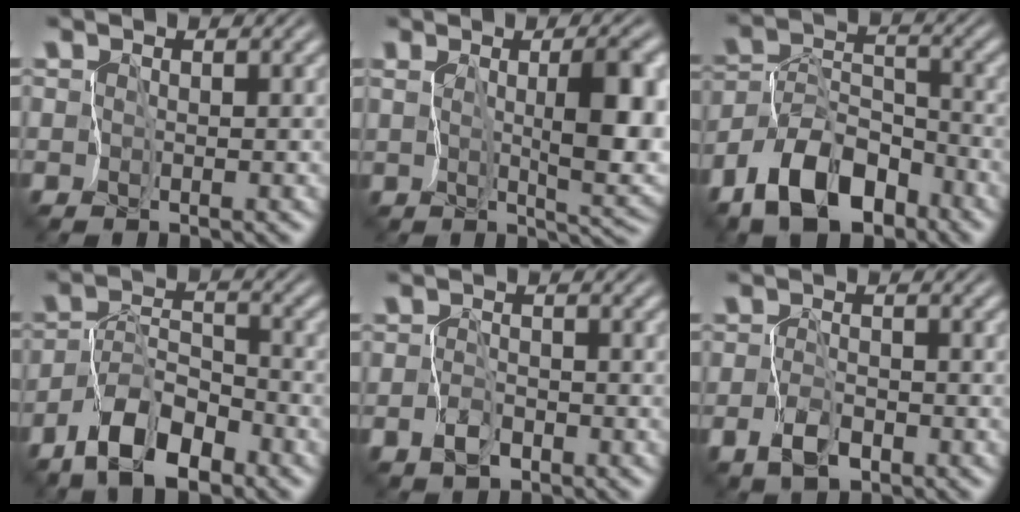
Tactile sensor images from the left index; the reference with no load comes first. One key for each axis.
{"total": 6.9, "fx": 1.1, "fy": 2.0, "fz": 6.5, "tx": -0.102, "ty": -0.002, "tz": 0.029}
{"total": 8.7, "fx": -6.1, "fy": 4.3, "fz": 4.6, "tx": -0.080, "ty": 0.012, "tz": -0.119}
{"total": 6.3, "fx": -4.5, "fy": 2.4, "fz": 3.6, "tx": -0.064, "ty": 0.007, "tz": -0.089}
{"total": 1.5, "fx": -0.7, "fy": 1.0, "fz": 0.8, "tx": -0.018, "ty": 0.003, "tz": -0.015}
{"total": 2.0, "fx": -0.9, "fy": 1.2, "fz": 1.4, "tx": -0.028, "ty": 0.003, "tz": -0.018}